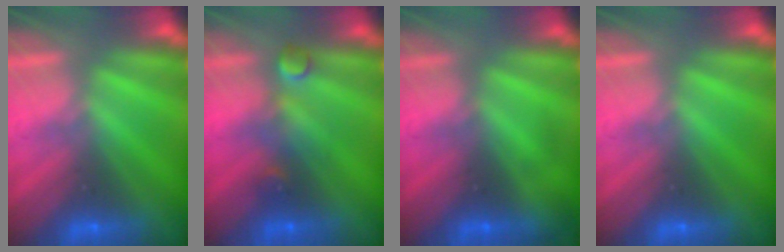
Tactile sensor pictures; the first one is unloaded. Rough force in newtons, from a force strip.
{"total": 2.9}
{"total": 1.9}
{"total": 0.0}